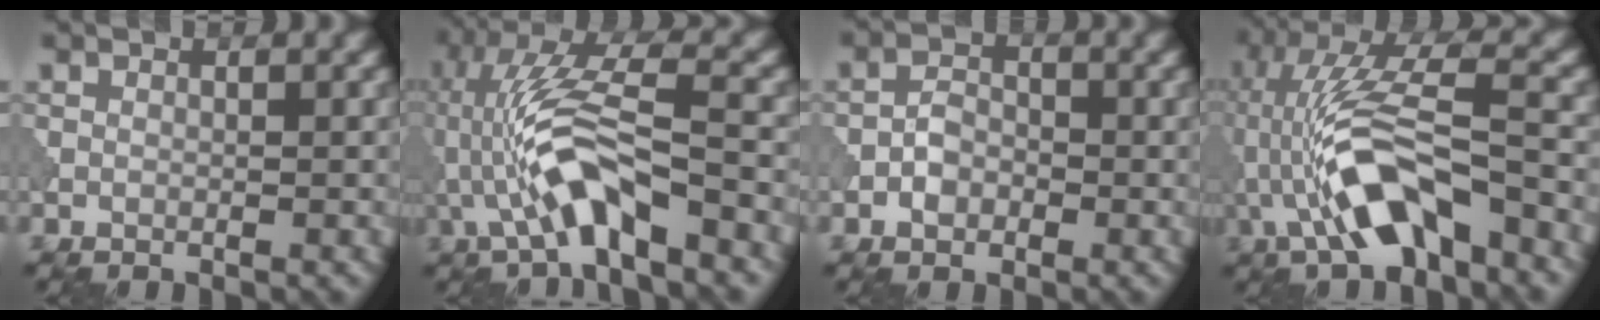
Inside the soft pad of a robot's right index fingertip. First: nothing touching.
{"total": 7.7, "force": [-2.5, 2.0, 7.0], "torque": [-0.143, 0.020, -0.047]}
{"total": 2.1, "force": [-0.8, 1.6, 1.2], "torque": [-0.021, 0.007, -0.019]}
{"total": 9.0, "force": [-3.1, 3.0, 7.9], "torque": [-0.157, 0.021, -0.058]}